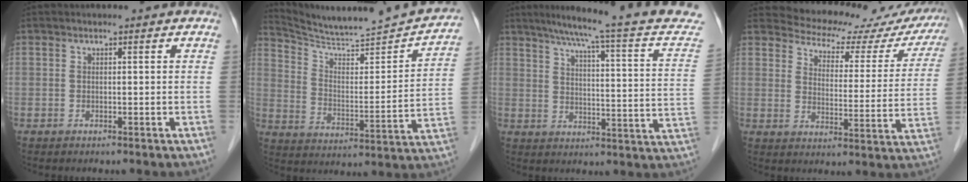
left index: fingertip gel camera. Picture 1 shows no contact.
{"total": 20.5, "force": [19.3, 0.3, 6.9], "torque": [-0.111, -0.051, 0.277]}
{"total": 20.9, "force": [17.7, 0.0, 11.0], "torque": [-0.159, -0.037, 0.209]}
{"total": 17.3, "force": [16.2, 5.5, 2.7], "torque": [-0.009, -0.029, 0.176]}